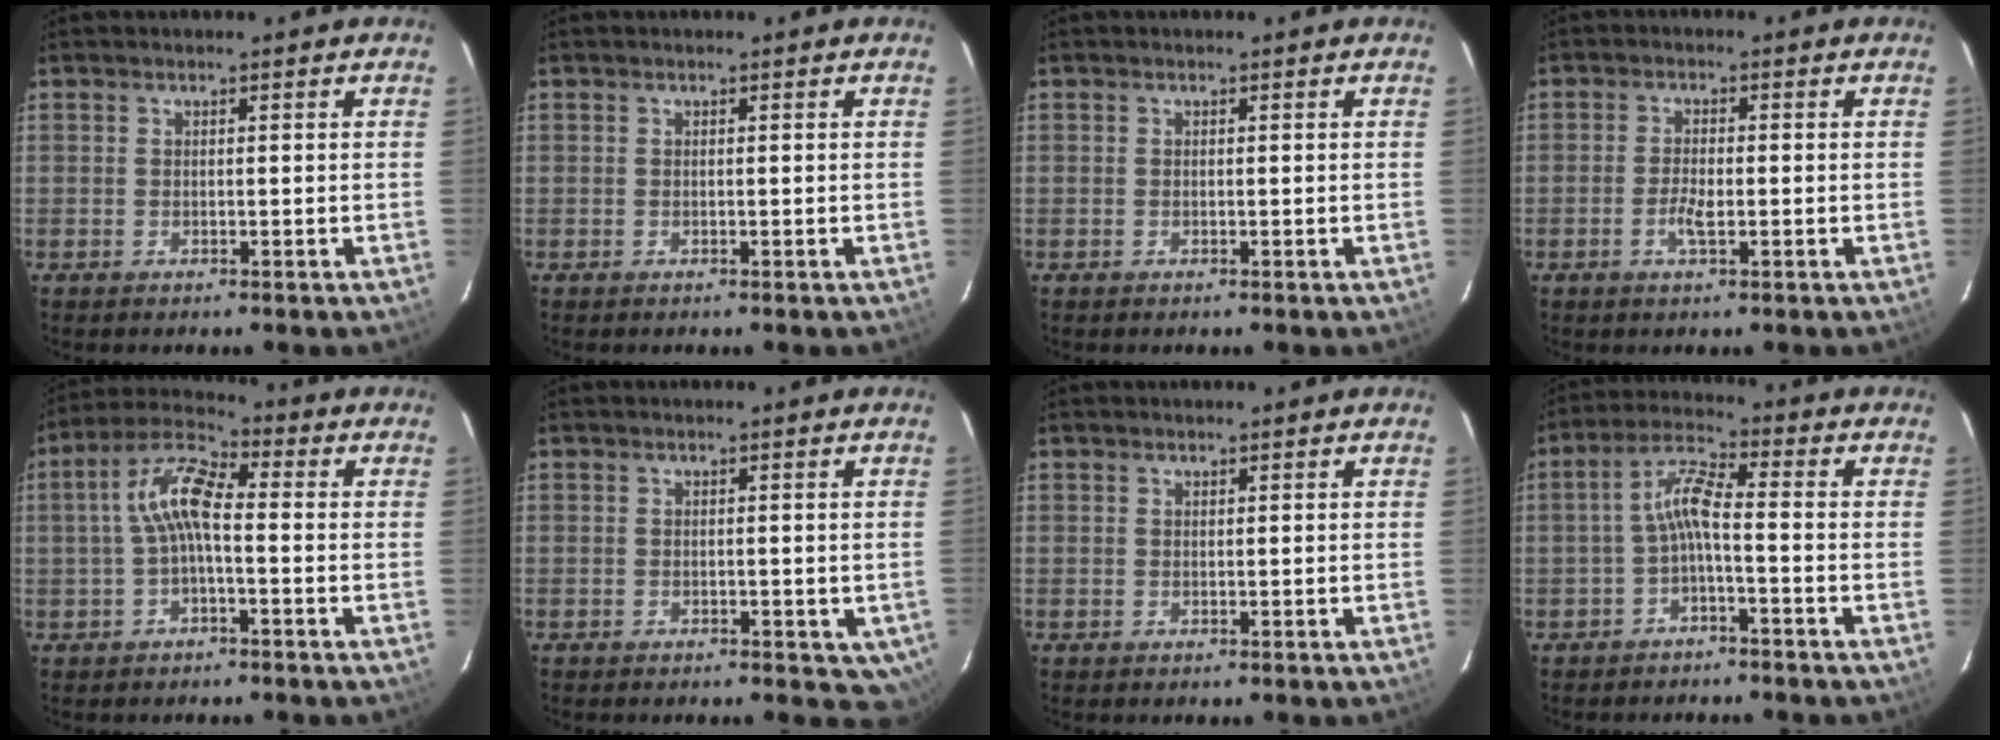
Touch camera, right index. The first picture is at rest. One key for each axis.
{"total": 0.0}
{"total": 0.0}
{"total": 3.2, "fx": -1.0, "fy": 1.1, "fz": 2.9, "tx": -0.061, "ty": -0.001, "tz": -0.019}
{"total": 7.9, "fx": -0.6, "fy": 2.8, "fz": 7.4, "tx": -0.163, "ty": 0.024, "tz": -0.015}
{"total": 4.2, "fx": -1.4, "fy": 3.1, "fz": 2.5, "tx": -0.016, "ty": 0.005, "tz": -0.008}
{"total": 0.0}
{"total": 5.3, "fx": -2.0, "fy": 0.8, "fz": 4.8, "tx": -0.115, "ty": 0.017, "tz": -0.037}